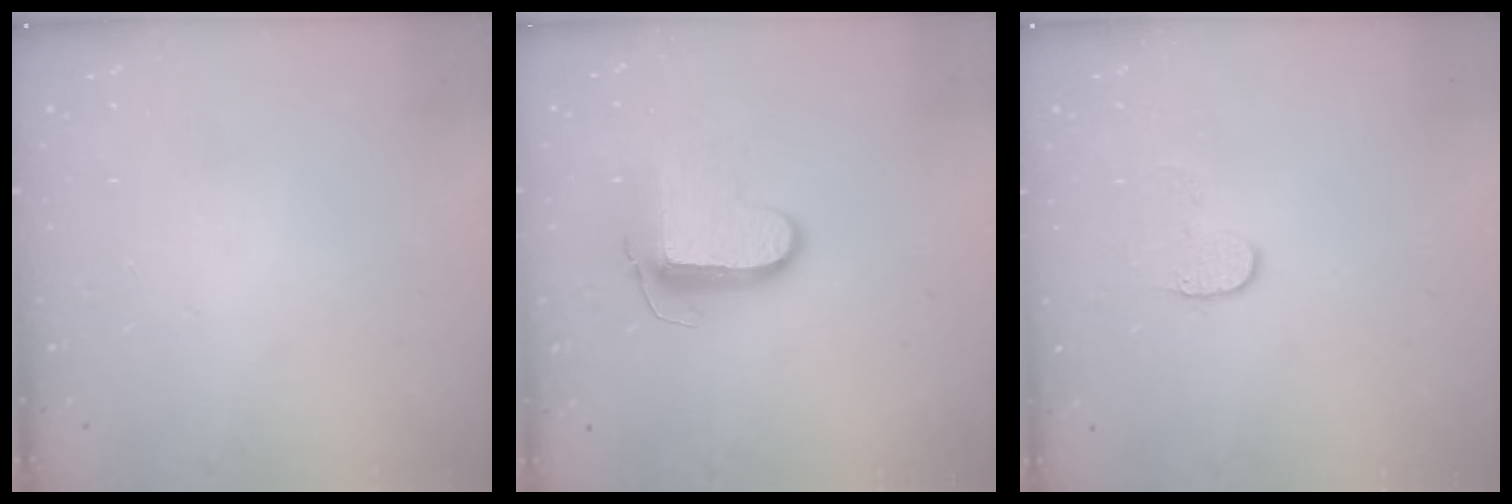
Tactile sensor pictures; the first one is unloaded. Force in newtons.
{"total": 9.4, "press": 9.4, "slide": 0.7}
{"total": 5.7, "press": 5.7, "slide": 0.5}